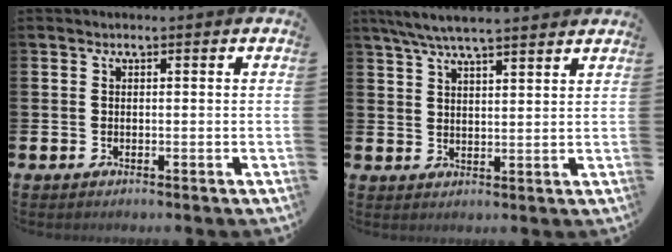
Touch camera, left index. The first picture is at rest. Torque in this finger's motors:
{"motor_torque": [0.04, -1.05, 0.77, 0.21]}